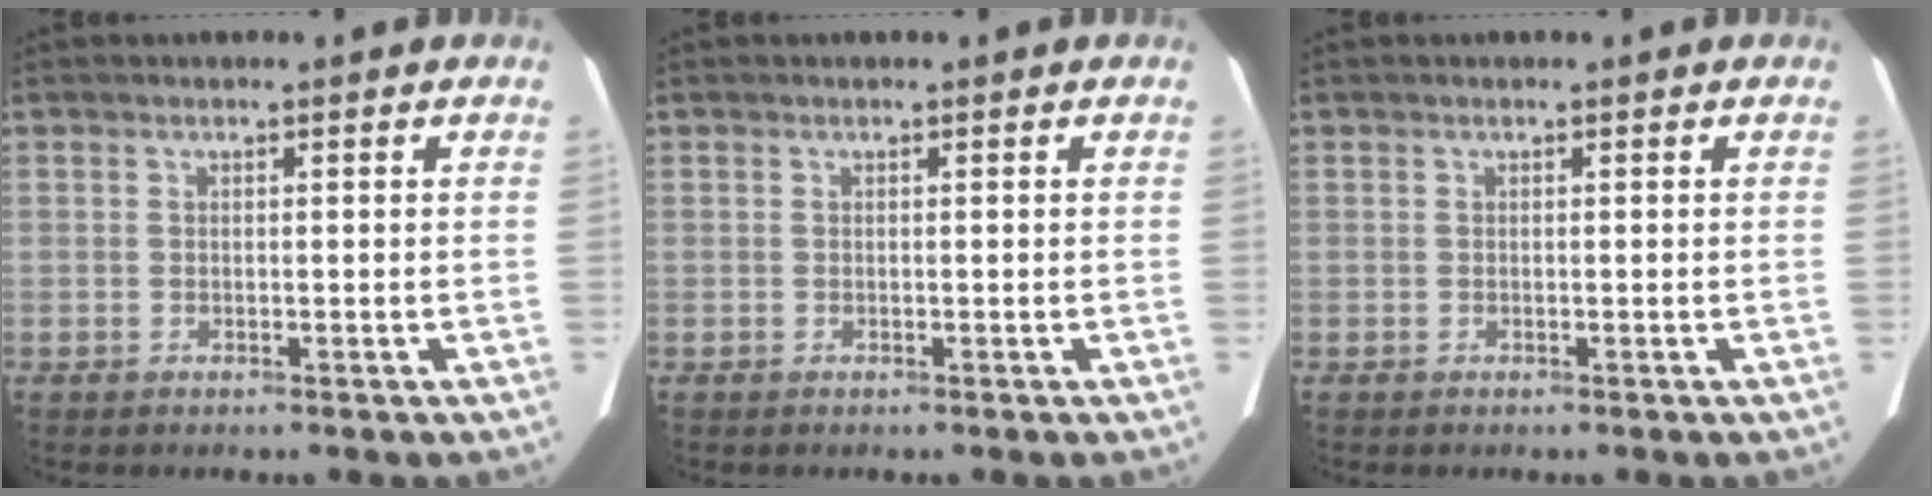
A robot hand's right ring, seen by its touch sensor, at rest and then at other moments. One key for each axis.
{"total": 0.0}
{"total": 0.0}